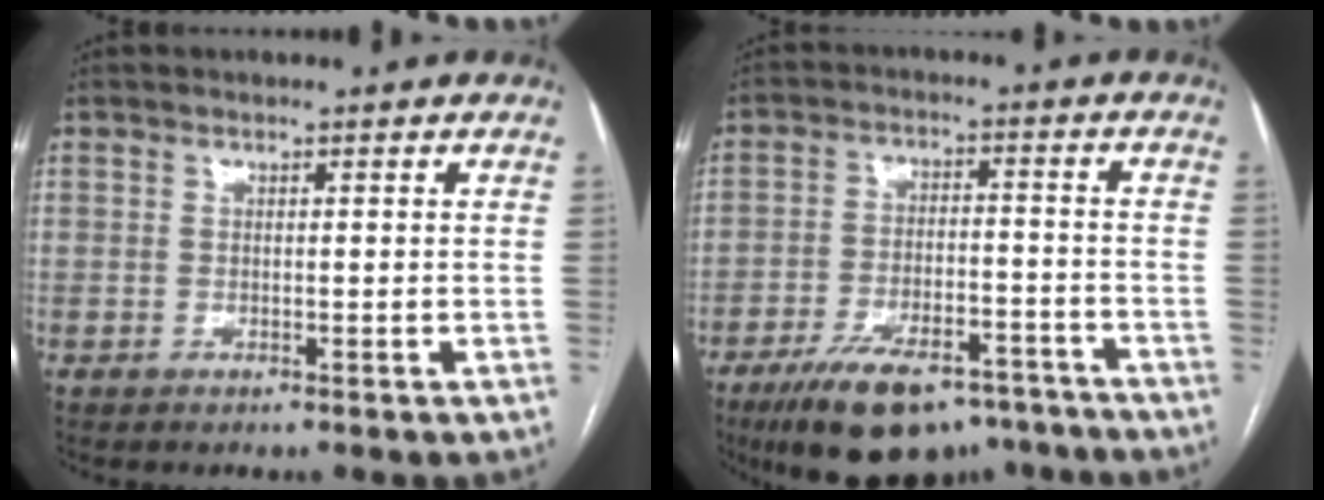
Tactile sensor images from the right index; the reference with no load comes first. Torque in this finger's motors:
{"motor_torque": [1.31, -0.82, 0.77, 0.16]}